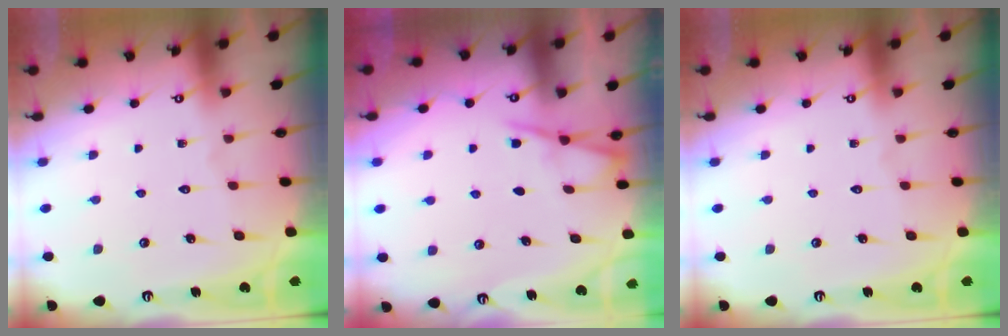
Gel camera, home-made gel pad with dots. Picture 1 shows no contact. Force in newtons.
{"total": 4.3, "press": 4.2, "slide": 0.5}
{"total": 0.0}